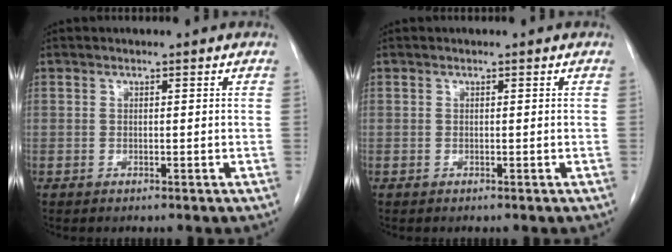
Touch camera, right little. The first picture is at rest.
{"total": 0.0}